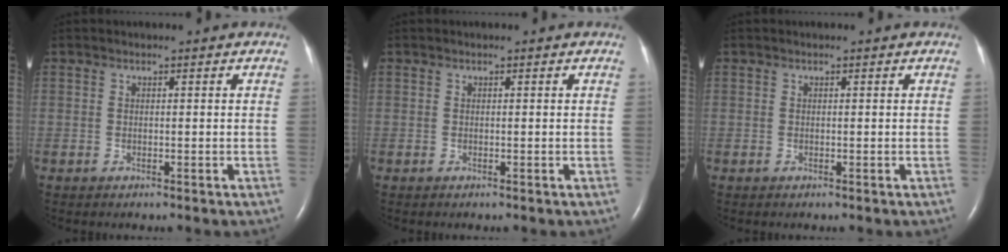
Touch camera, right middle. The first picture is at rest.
{"total": 0.0}
{"total": 0.0}